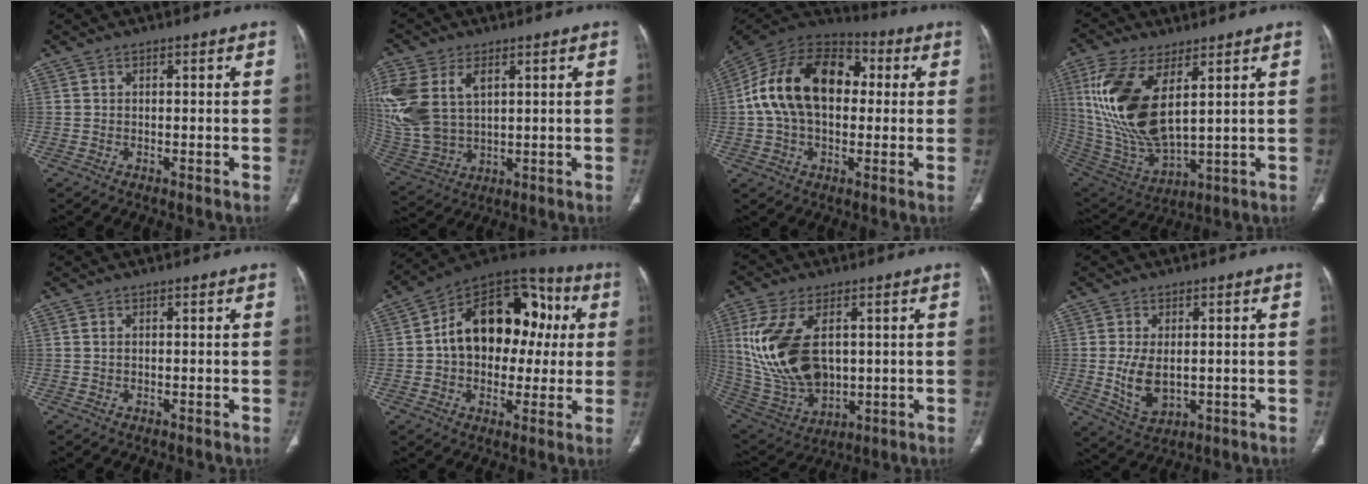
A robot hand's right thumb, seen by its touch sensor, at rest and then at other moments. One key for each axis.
{"total": 18.6, "fx": 5.3, "fy": 12.1, "fz": 13.2, "tx": -0.323, "ty": -0.007, "tz": 0.116}
{"total": 21.4, "fx": 2.4, "fy": 13.9, "fz": 16.1, "tx": -0.281, "ty": 0.036, "tz": 0.034}
{"total": 19.3, "fx": 5.8, "fy": 8.7, "fz": 16.3, "tx": -0.341, "ty": -0.026, "tz": 0.125}
{"total": 0.6, "fx": 0.2, "fy": 0.3, "fz": 0.5, "tx": -0.014, "ty": 0.004, "tz": 0.005}
{"total": 22.0, "fx": 2.4, "fy": 15.0, "fz": 16.0, "tx": -0.199, "ty": 0.040, "tz": 0.033}
{"total": 19.4, "fx": 3.0, "fy": 11.5, "fz": 15.3, "tx": -0.313, "ty": -0.018, "tz": 0.077}
{"total": 7.3, "fx": -0.2, "fy": 4.4, "fz": 5.8, "tx": -0.103, "ty": -0.012, "tz": 0.011}